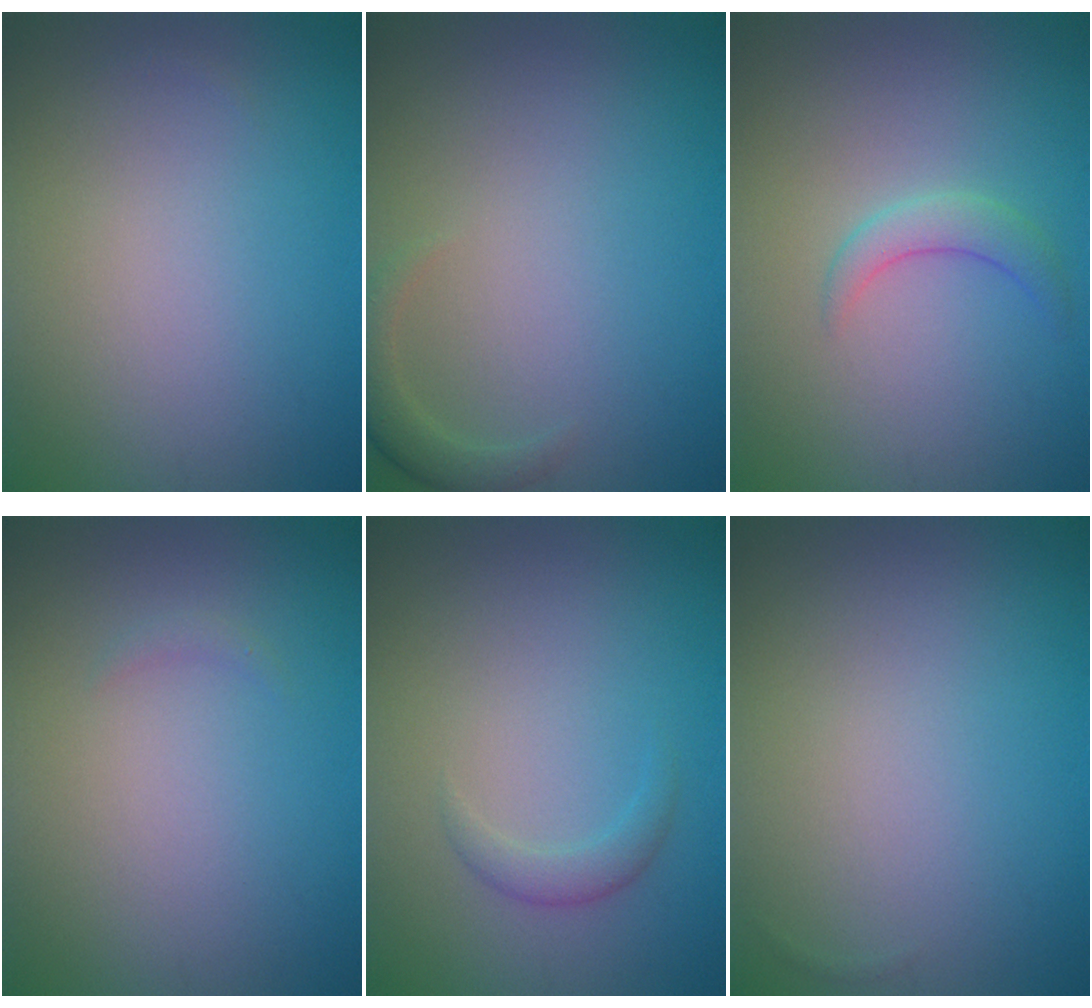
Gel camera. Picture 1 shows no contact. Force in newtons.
{"total": 1.8, "press": 1.8, "slide": 0.3}
{"total": 2.1, "press": 2.1, "slide": 0.1}
{"total": 0.5, "press": 0.5, "slide": 0.1}
{"total": 1.4, "press": 1.4, "slide": 0.1}
{"total": 0.0}